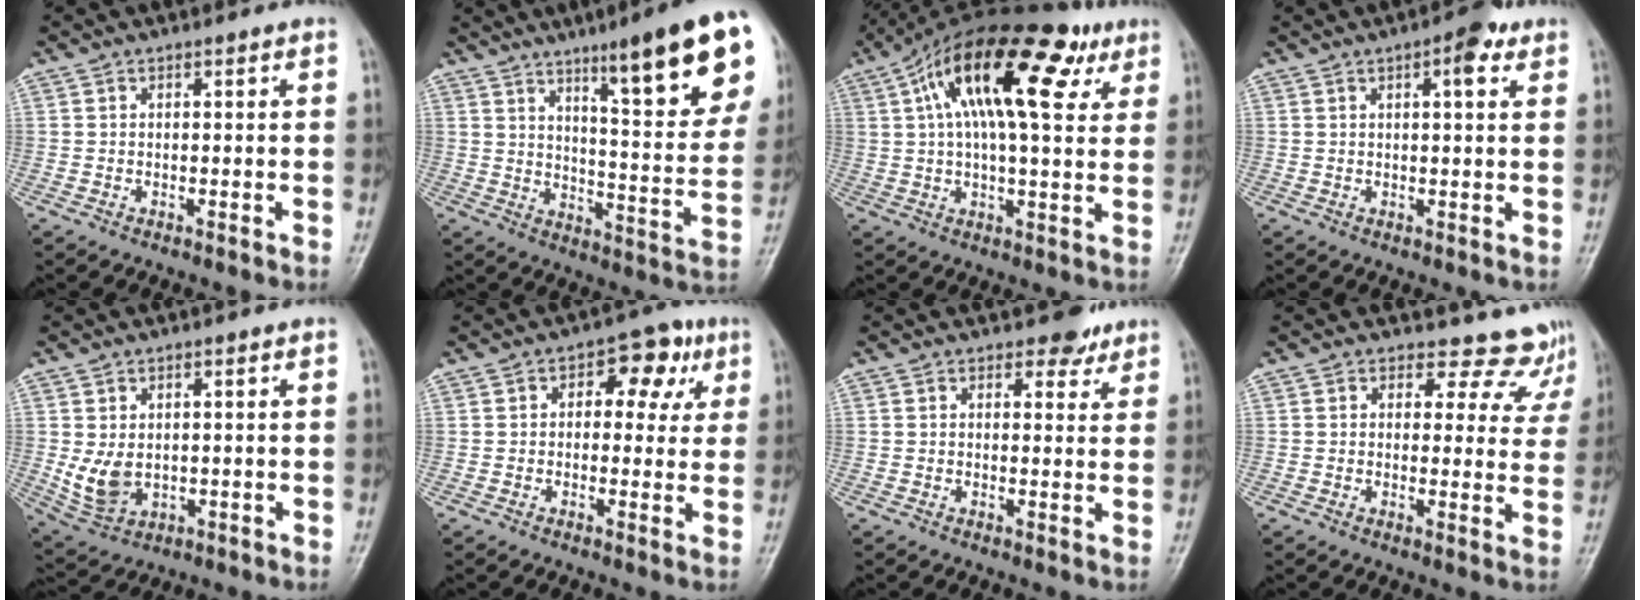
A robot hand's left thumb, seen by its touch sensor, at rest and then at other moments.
{"total": 21.5, "force": [11.8, 4.0, 17.6], "torque": [-0.209, -0.046, 0.172]}
{"total": 21.7, "force": [8.2, 9.0, 17.9], "torque": [-0.278, 0.026, 0.123]}
{"total": 5.4, "force": [2.7, 1.9, 4.4], "torque": [-0.045, -0.003, 0.029]}
{"total": 6.3, "force": [0.0, 4.6, 4.3], "torque": [-0.070, -0.009, 0.017]}
{"total": 8.4, "force": [2.5, 5.5, 5.8], "torque": [-0.022, 0.011, 0.024]}
{"total": 3.2, "force": [2.5, 1.9, 0.8], "torque": [0.018, -0.013, 0.032]}
{"total": 8.9, "force": [7.8, 4.3, -0.2], "torque": [0.054, -0.047, 0.065]}